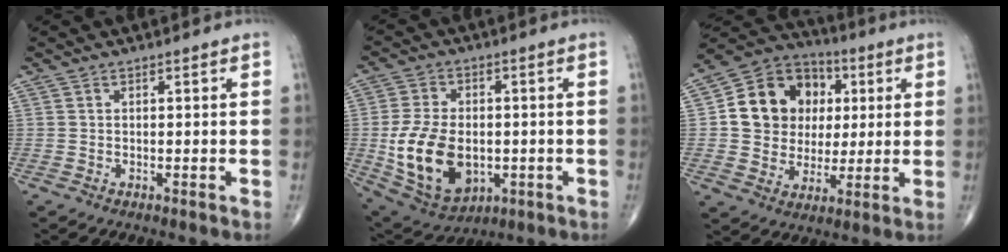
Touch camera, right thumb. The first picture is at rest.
{"total": 16.2, "force": [-2.2, 10.6, 12.0], "torque": [-0.206, -0.004, -0.019]}
{"total": 16.3, "force": [2.9, 14.0, 7.9], "torque": [-0.097, 0.014, 0.052]}